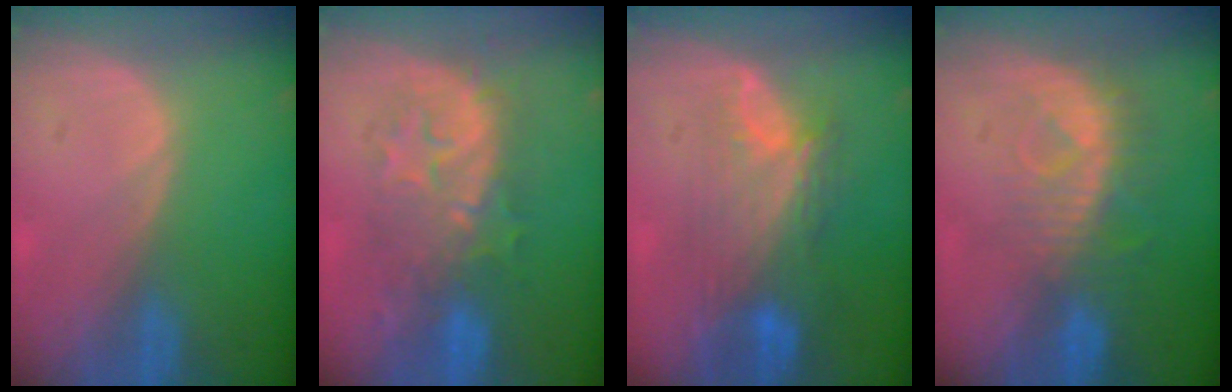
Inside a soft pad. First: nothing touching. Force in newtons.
{"total": 8.3, "press": 8.3, "slide": 0.1}
{"total": 8.7, "press": 7.8, "slide": 3.8}
{"total": 8.2, "press": 7.4, "slide": 3.5}